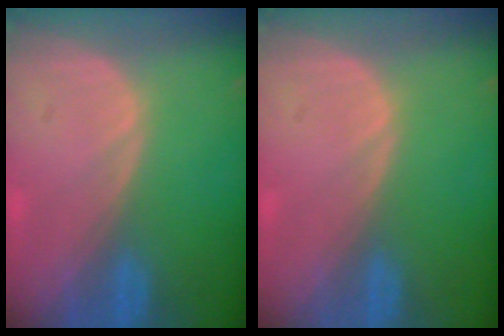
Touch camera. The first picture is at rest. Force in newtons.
{"total": 0.0}